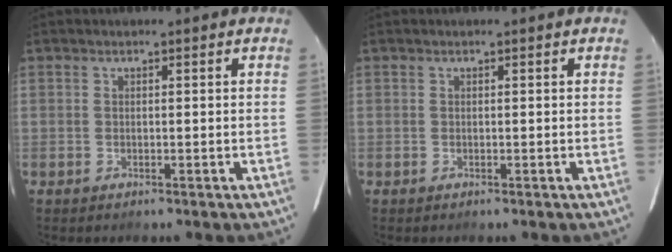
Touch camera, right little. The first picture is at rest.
{"total": 0.0}